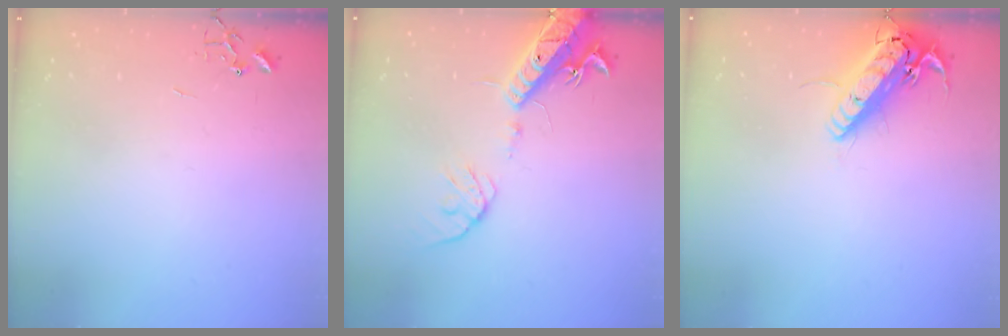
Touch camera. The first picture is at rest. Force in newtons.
{"total": 16.0, "press": 15.7, "slide": 3.3}
{"total": 16.5, "press": 16.3, "slide": 3.0}